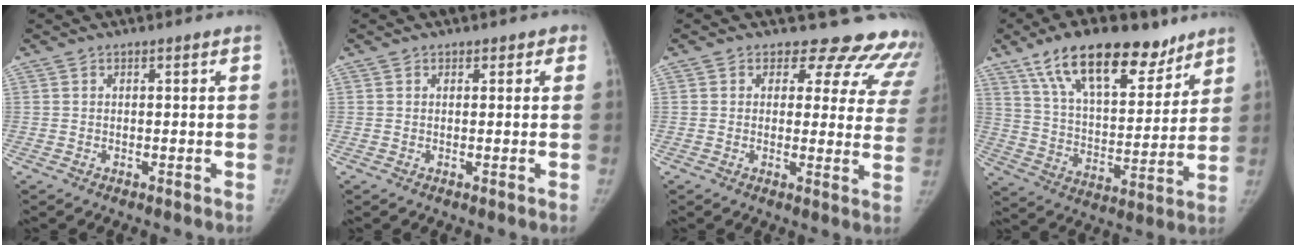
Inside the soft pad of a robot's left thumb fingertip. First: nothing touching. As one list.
[{"total": 1.3, "force": [0.8, 1.1, 0.2], "torque": [0.021, -0.002, 0.003]}, {"total": 15.7, "force": [13.9, 6.7, 2.7], "torque": [0.024, -0.093, 0.127]}, {"total": 21.2, "force": [13.9, 9.7, 12.8], "torque": [-0.172, -0.046, 0.237]}]